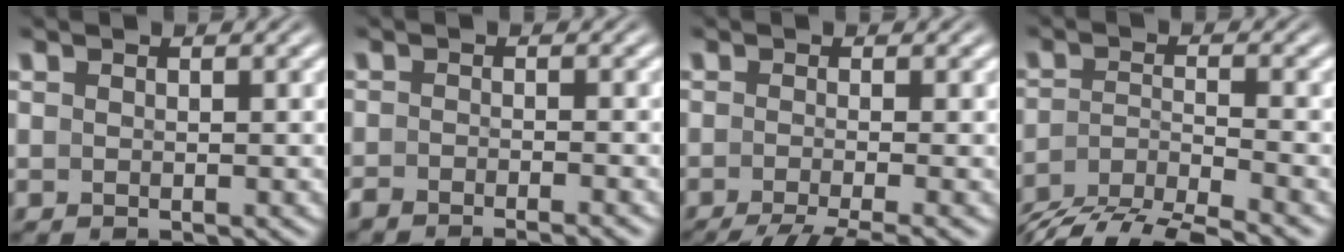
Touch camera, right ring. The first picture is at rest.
{"total": 3.5, "force": [-3.3, 0.9, 0.9], "torque": [-0.006, -0.002, -0.056]}
{"total": 7.9, "force": [-6.5, 2.6, 3.8], "torque": [-0.055, -0.022, -0.088]}
{"total": 7.7, "force": [-5.6, 3.7, 3.9], "torque": [-0.070, -0.021, -0.085]}